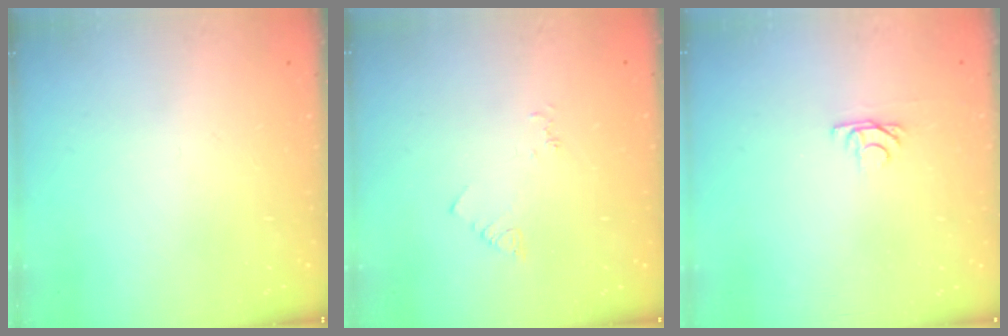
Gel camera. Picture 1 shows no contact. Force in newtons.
{"total": 3.3, "press": 3.3, "slide": 0.6}
{"total": 3.8, "press": 3.8, "slide": 0.4}